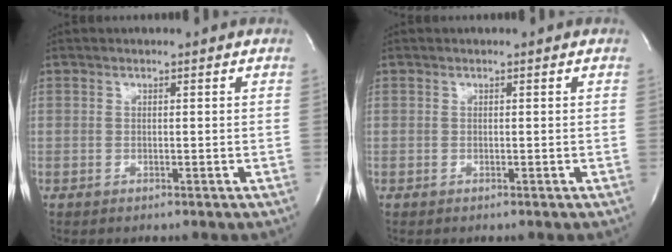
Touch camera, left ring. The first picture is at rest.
{"total": 0.0}